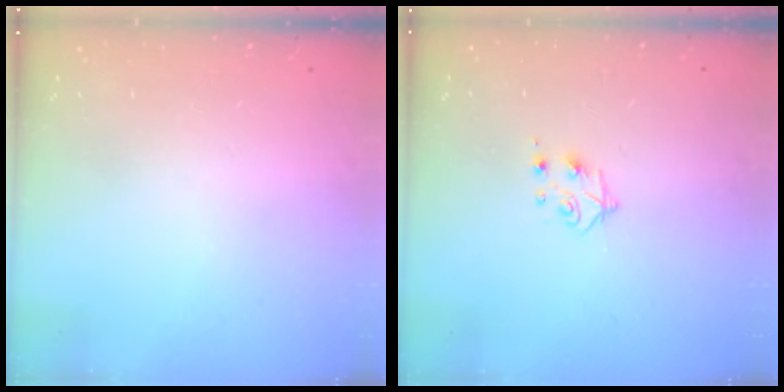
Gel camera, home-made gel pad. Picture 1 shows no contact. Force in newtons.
{"total": 4.4, "press": 4.4, "slide": 0.6}